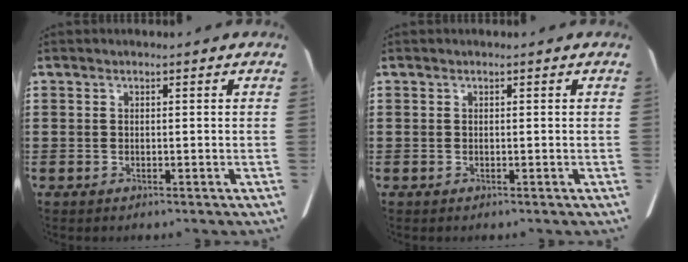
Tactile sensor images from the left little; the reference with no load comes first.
{"total": 0.0}